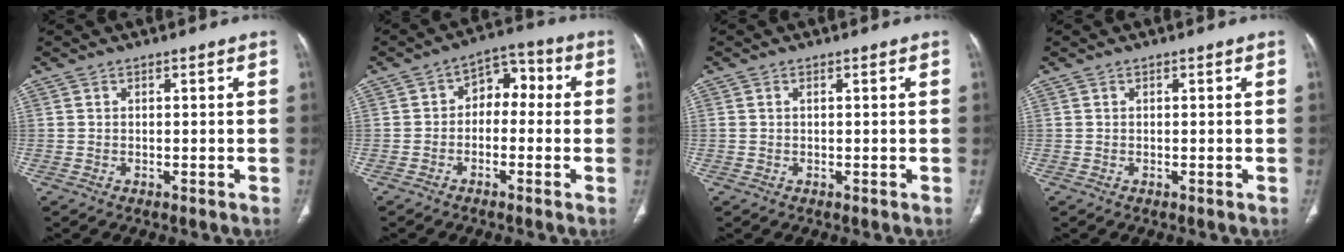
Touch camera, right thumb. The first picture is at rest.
{"total": 6.9, "force": [-0.2, 4.8, 4.9], "torque": [-0.040, 0.036, -0.019]}
{"total": 0.5, "force": [0.2, 0.2, 0.4], "torque": [-0.013, 0.004, 0.005]}
{"total": 0.0}